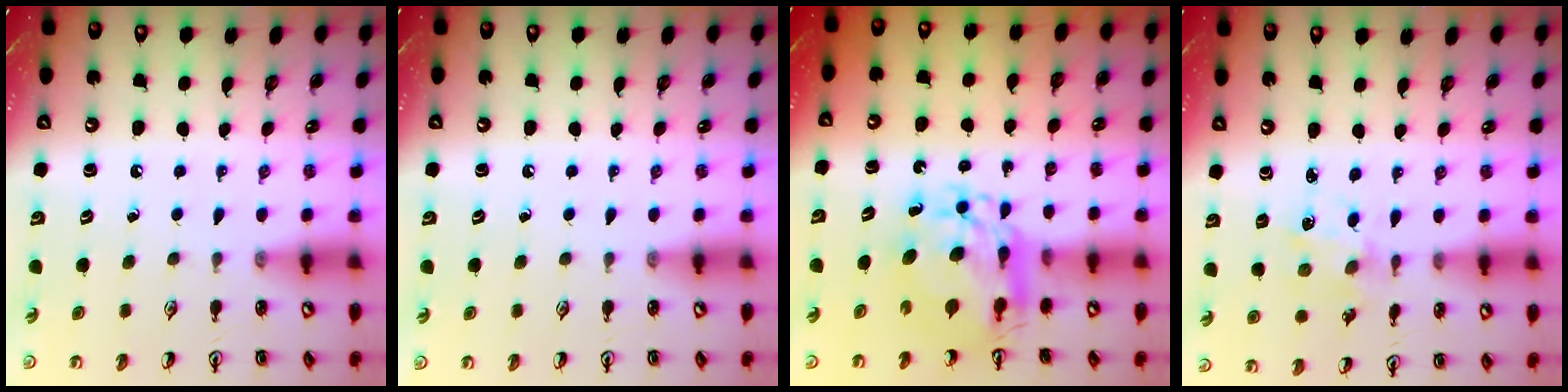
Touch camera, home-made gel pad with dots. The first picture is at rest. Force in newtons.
{"total": 0.0}
{"total": 10.8, "press": 10.8, "slide": 1.1}
{"total": 1.6, "press": 1.6, "slide": 0.1}